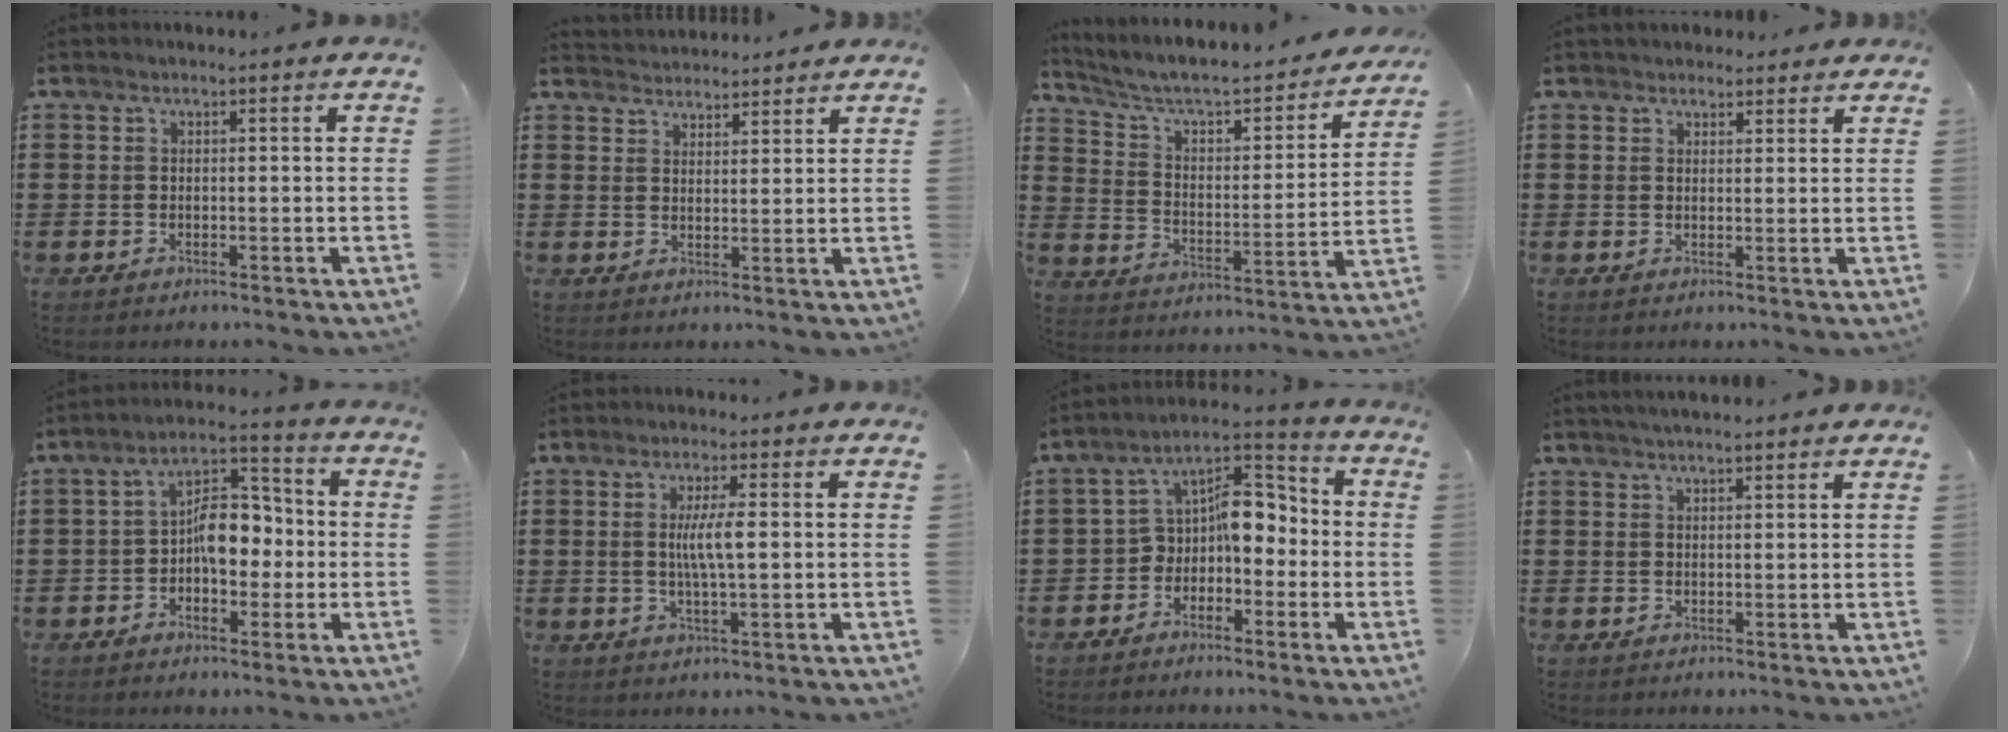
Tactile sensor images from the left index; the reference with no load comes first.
{"total": 2.8, "force": [2.8, 0.1, -0.5], "torque": [0.001, -0.008, 0.053]}
{"total": 5.3, "force": [4.2, 1.8, 2.7], "torque": [-0.075, -0.034, 0.064]}
{"total": 2.2, "force": [2.1, 0.8, 0.0], "torque": [-0.006, 0.001, 0.040]}
{"total": 8.1, "force": [-0.5, 5.0, 6.3], "torque": [-0.107, 0.016, -0.014]}
{"total": 4.7, "force": [0.4, 0.7, 4.7], "torque": [-0.087, 0.000, 0.003]}
{"total": 6.3, "force": [-0.9, 4.6, 4.2], "torque": [-0.080, 0.002, -0.024]}
{"total": 1.9, "force": [1.8, 0.3, 0.5], "torque": [-0.013, 0.003, 0.034]}